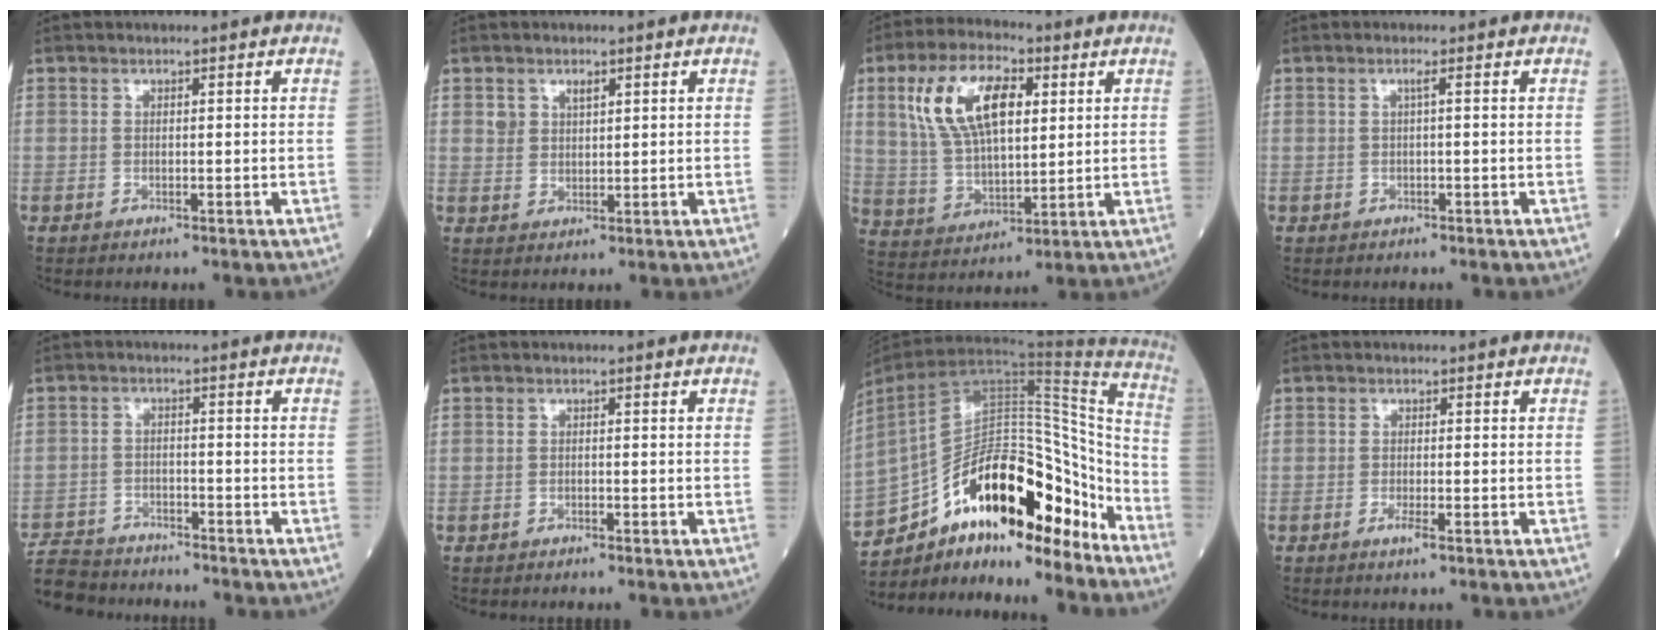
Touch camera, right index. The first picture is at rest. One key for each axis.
{"total": 2.6, "fx": 1.6, "fy": 1.6, "fz": 1.3, "tx": -0.025, "ty": 0.004, "tz": 0.033}
{"total": 13.6, "fx": 4.8, "fy": 6.0, "fz": 11.2, "tx": -0.231, "ty": 0.023, "tz": 0.093}
{"total": 0.9, "fx": 0.2, "fy": -0.4, "fz": 0.8, "tx": -0.013, "ty": 0.000, "tz": 0.003}
{"total": 9.0, "fx": -8.5, "fy": 2.5, "fz": 1.4, "tx": -0.030, "ty": 0.000, "tz": -0.144}
{"total": 0.0}
{"total": 26.0, "fx": -16.5, "fy": 9.5, "fz": 17.6, "tx": -0.314, "ty": 0.027, "tz": -0.262}
{"total": 1.5, "fx": -0.7, "fy": -0.1, "fz": 1.3, "tx": -0.026, "ty": -0.004, "tz": -0.013}